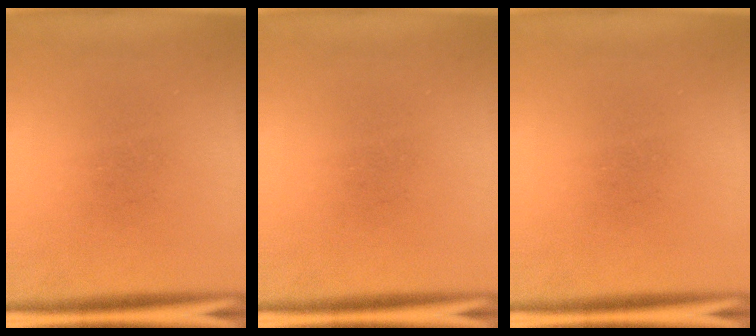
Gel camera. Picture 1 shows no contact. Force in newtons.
{"total": 0.0}
{"total": 0.0}